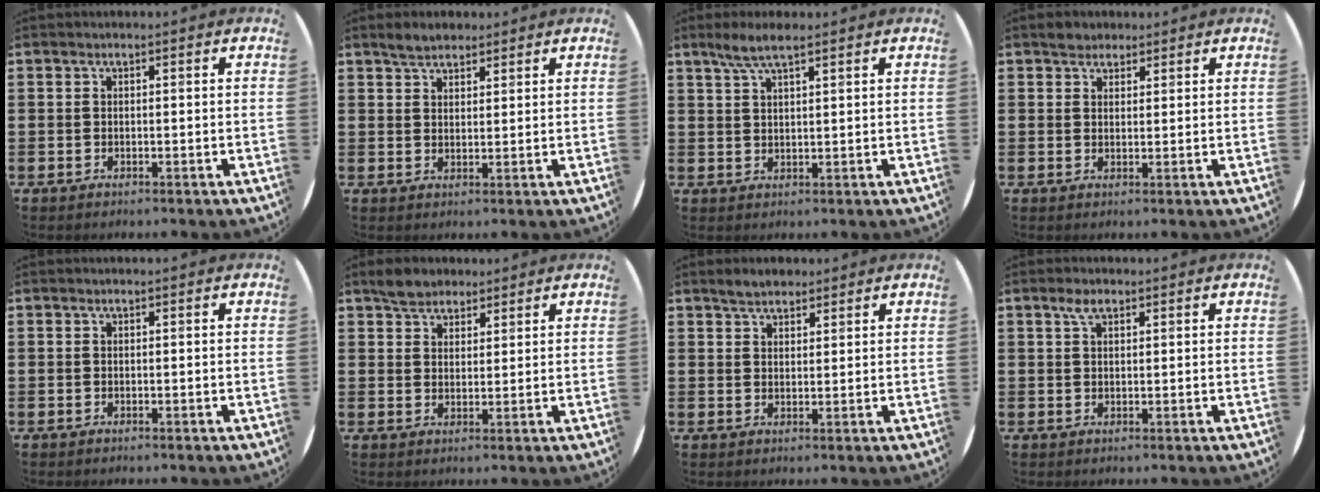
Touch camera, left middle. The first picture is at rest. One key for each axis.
{"total": 3.0, "fx": 2.7, "fy": 1.2, "fz": 0.7, "tx": -0.011, "ty": 0.003, "tz": 0.050}
{"total": 3.7, "fx": 2.7, "fy": 0.6, "fz": 2.4, "tx": -0.053, "ty": 0.005, "tz": 0.048}
{"total": 2.2, "fx": 2.0, "fy": 1.0, "fz": 0.0, "tx": 0.004, "ty": 0.001, "tz": 0.038}
{"total": 0.0}
{"total": 3.4, "fx": 3.0, "fy": 1.6, "fz": 0.4, "tx": -0.008, "ty": 0.004, "tz": 0.057}
{"total": 2.9, "fx": 2.6, "fy": 1.1, "fz": 0.6, "tx": -0.009, "ty": 0.003, "tz": 0.049}
{"total": 2.3, "fx": 1.5, "fy": 1.0, "fz": 1.4, "tx": -0.022, "ty": 0.002, "tz": 0.025}